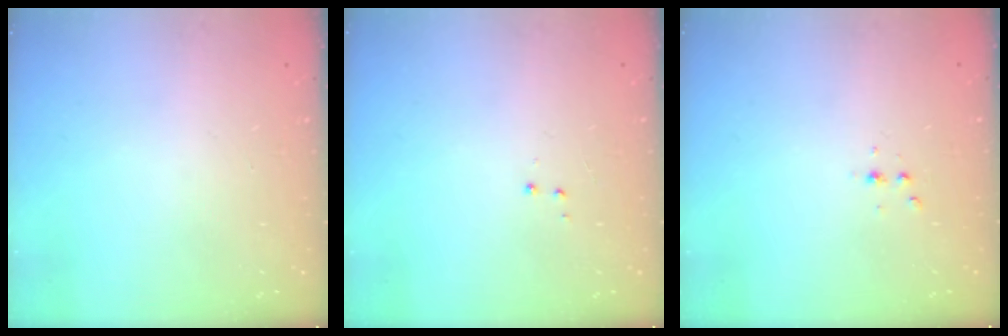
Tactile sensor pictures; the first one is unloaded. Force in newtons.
{"total": 3.0, "press": 2.9, "slide": 0.6}
{"total": 2.3, "press": 2.3, "slide": 0.3}